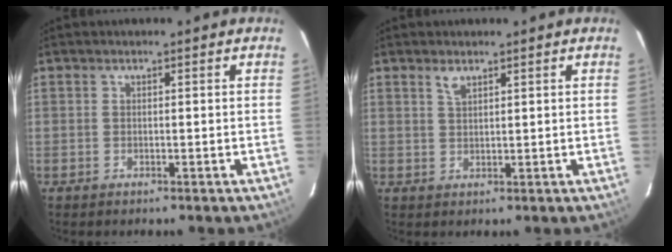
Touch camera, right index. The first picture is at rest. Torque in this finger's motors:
{"motor_torque": [0.01, 0.00, 0.01, 0.03]}